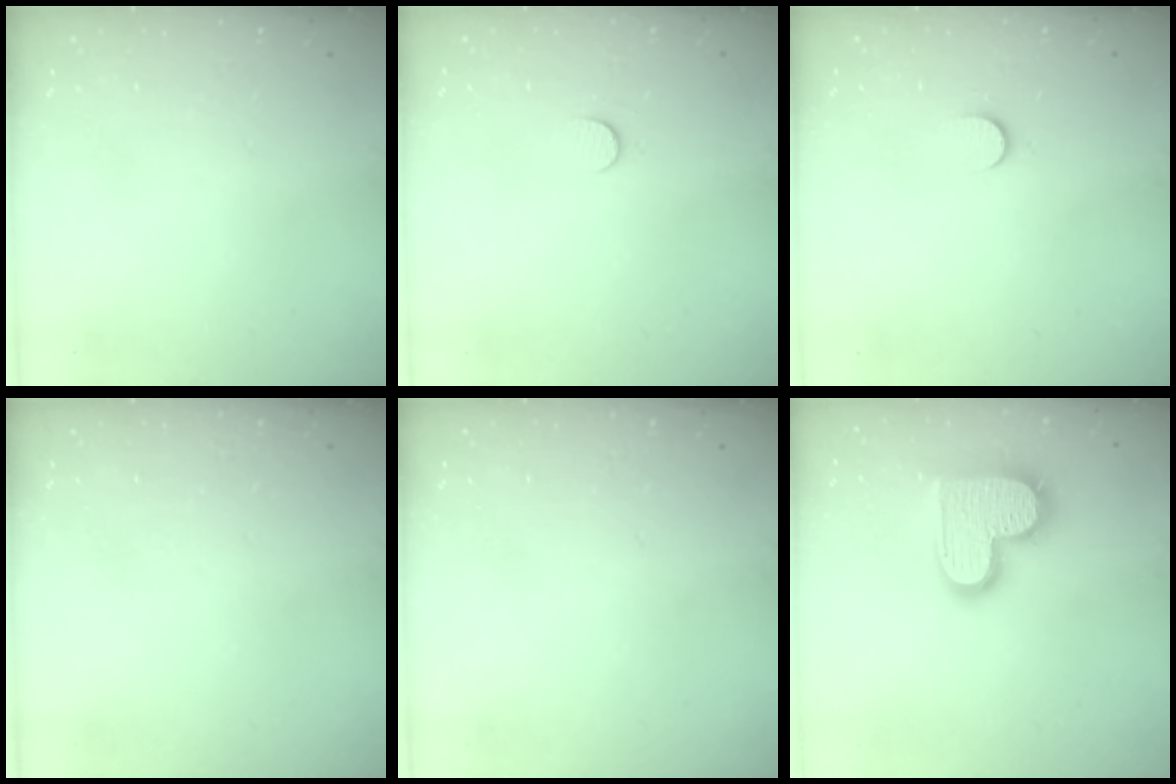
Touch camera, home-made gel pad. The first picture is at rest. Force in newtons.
{"total": 5.0, "press": 4.9, "slide": 0.6}
{"total": 4.4, "press": 4.4, "slide": 0.5}
{"total": 0.0}
{"total": 0.0}
{"total": 16.8, "press": 16.7, "slide": 1.3}